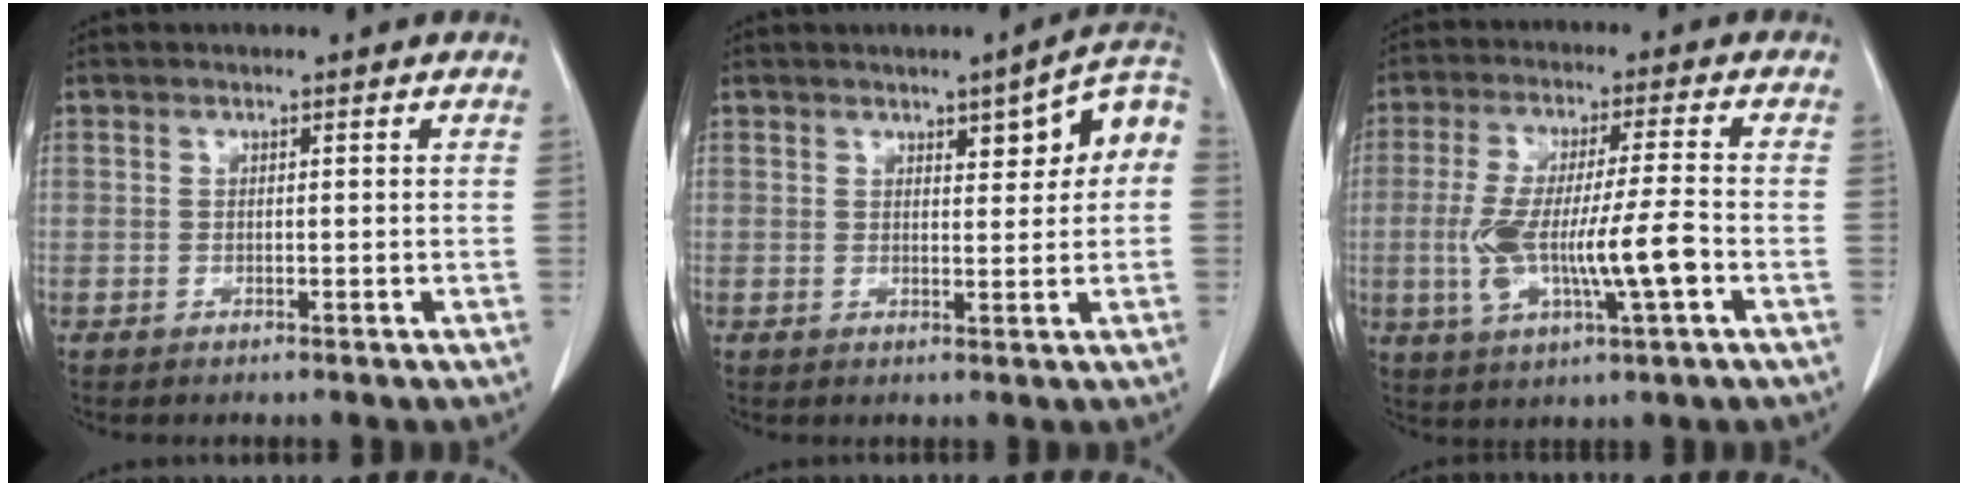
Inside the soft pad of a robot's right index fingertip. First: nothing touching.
{"total": 6.7, "force": [1.7, 1.8, 6.2], "torque": [-0.077, 0.023, 0.020]}
{"total": 11.8, "force": [-2.4, 1.1, 11.5], "torque": [-0.230, 0.003, -0.037]}